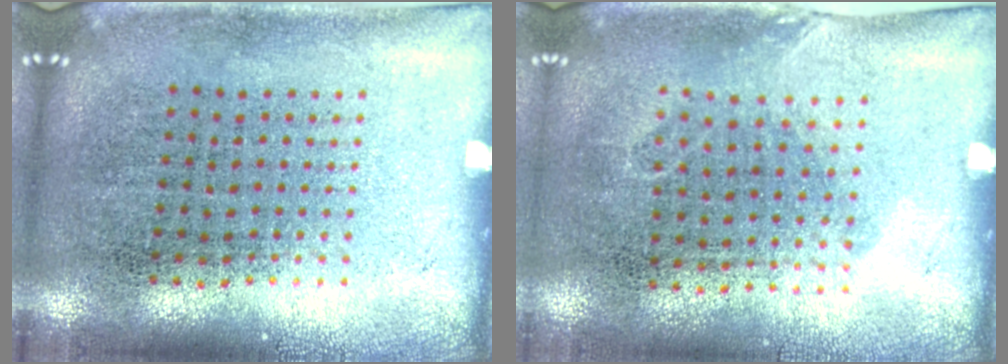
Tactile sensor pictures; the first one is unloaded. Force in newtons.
{"total": 0.9, "press": 0.7, "slide": 0.6}